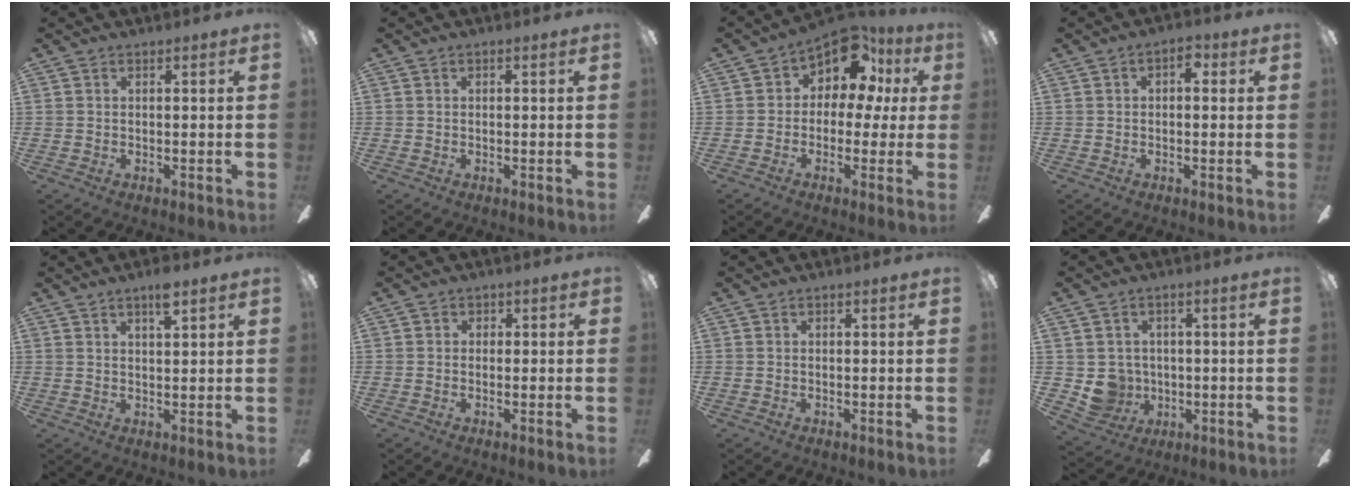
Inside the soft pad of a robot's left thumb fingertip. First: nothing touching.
{"total": 0.0}
{"total": 11.4, "force": [6.1, 6.8, 6.9], "torque": [-0.109, -0.037, 0.110]}
{"total": 2.9, "force": [0.4, 1.8, 2.3], "torque": [-0.027, 0.004, 0.001]}
{"total": 4.2, "force": [3.0, 0.7, 2.7], "torque": [-0.044, -0.009, 0.049]}
{"total": 1.3, "force": [-0.7, 1.1, 0.3], "torque": [-0.005, 0.007, -0.014]}
{"total": 0.0}
{"total": 6.9, "force": [0.1, 6.7, 1.4], "torque": [-0.056, -0.006, 0.009]}